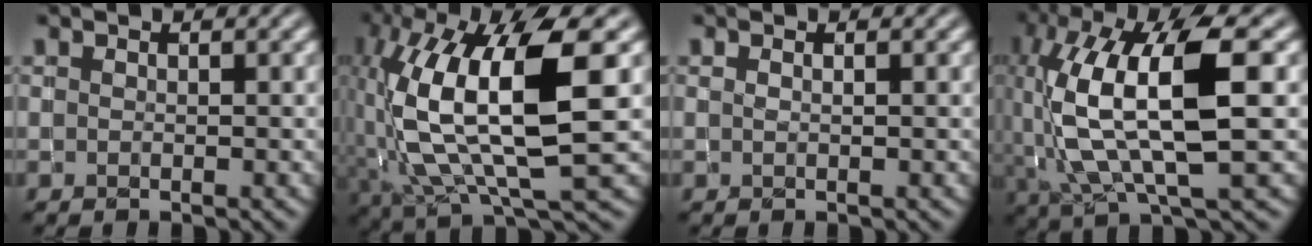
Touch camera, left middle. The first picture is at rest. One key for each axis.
{"total": 13.0, "fx": 1.2, "fy": 4.8, "fz": 12.1, "tx": -0.241, "ty": -0.006, "tz": 0.024}
{"total": 0.6, "fx": 0.3, "fy": 0.3, "fz": 0.5, "tx": -0.003, "ty": -0.009, "tz": 0.003}
{"total": 11.8, "fx": 0.6, "fy": 4.0, "fz": 11.1, "tx": -0.211, "ty": 0.009, "tz": 0.011}